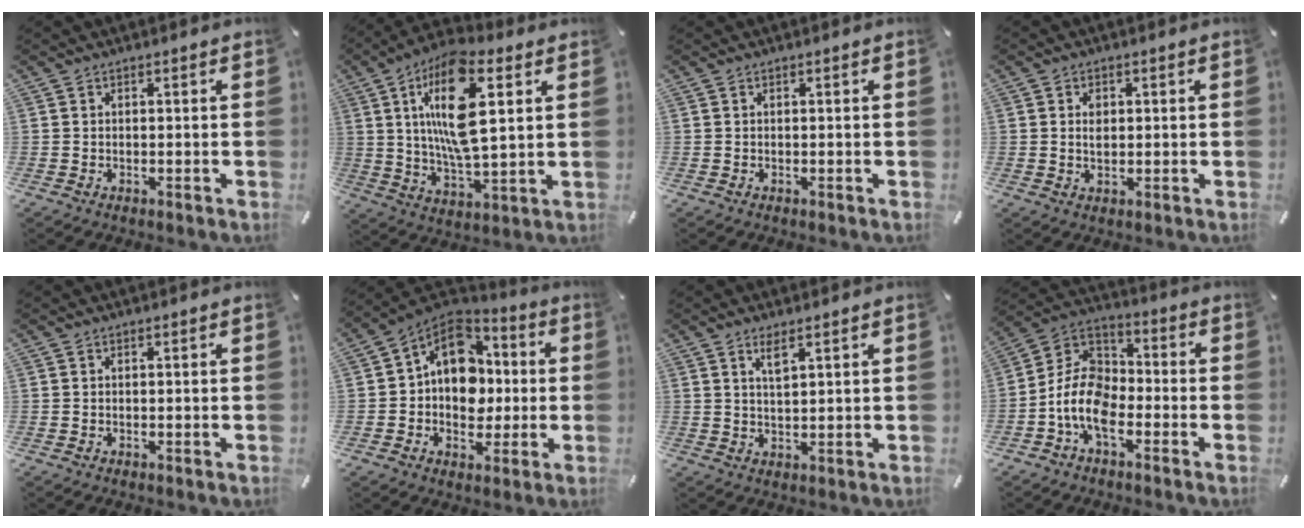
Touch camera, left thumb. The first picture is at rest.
{"total": 18.1, "force": [5.9, 7.1, 15.6], "torque": [-0.305, -0.007, 0.093]}
{"total": 0.0}
{"total": 2.6, "force": [0.5, 1.8, 1.7], "torque": [-0.022, 0.000, 0.004]}
{"total": 0.0}
{"total": 13.4, "force": [1.1, 11.0, 7.6], "torque": [-0.118, -0.004, 0.025]}
{"total": 3.4, "force": [2.1, 0.8, 2.5], "torque": [-0.055, 0.001, 0.038]}
{"total": 11.3, "force": [-6.1, 6.7, 6.8], "torque": [-0.158, 0.012, -0.121]}